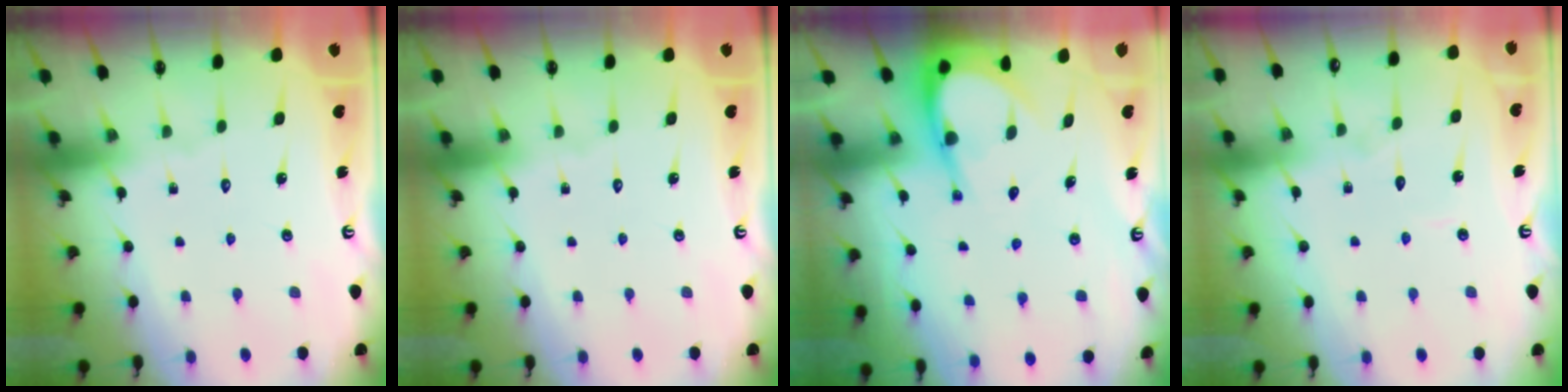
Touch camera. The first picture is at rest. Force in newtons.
{"total": 0.0}
{"total": 5.0, "press": 5.0, "slide": 0.7}
{"total": 2.7, "press": 2.7, "slide": 0.2}